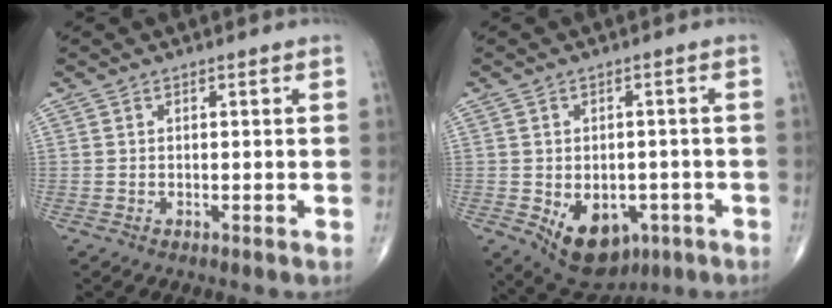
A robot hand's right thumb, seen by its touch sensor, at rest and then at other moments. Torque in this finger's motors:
{"motor_torque": [-0.11, 0.30, 0.43, 0.14, 0.18]}